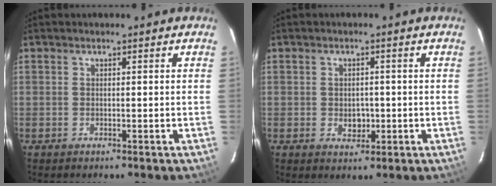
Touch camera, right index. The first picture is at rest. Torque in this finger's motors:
{"motor_torque": [0.06, 0.07, 0.04, 0.01]}